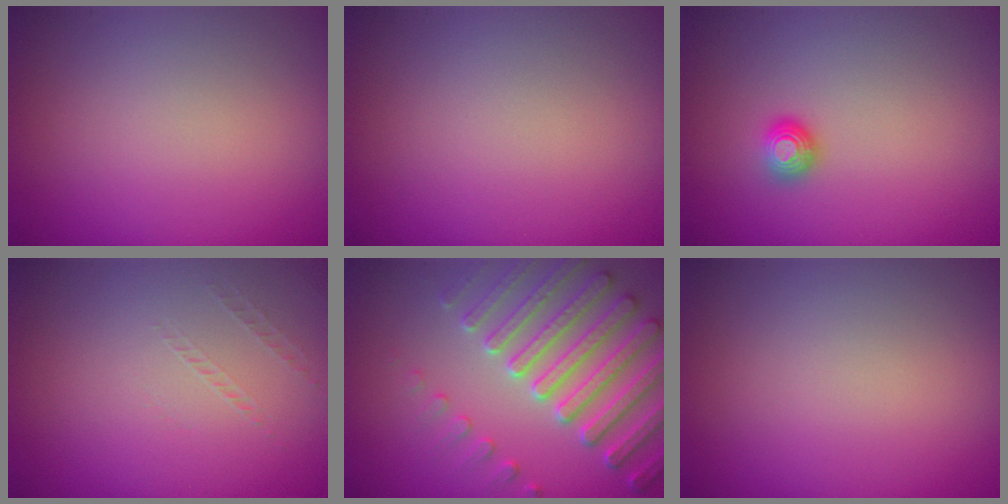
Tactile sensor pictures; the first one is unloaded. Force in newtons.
{"total": 0.0}
{"total": 1.3, "press": 1.0, "slide": 0.8}
{"total": 0.5, "press": 0.2, "slide": 0.5}
{"total": 6.7, "press": 6.5, "slide": 1.6}
{"total": 0.0}